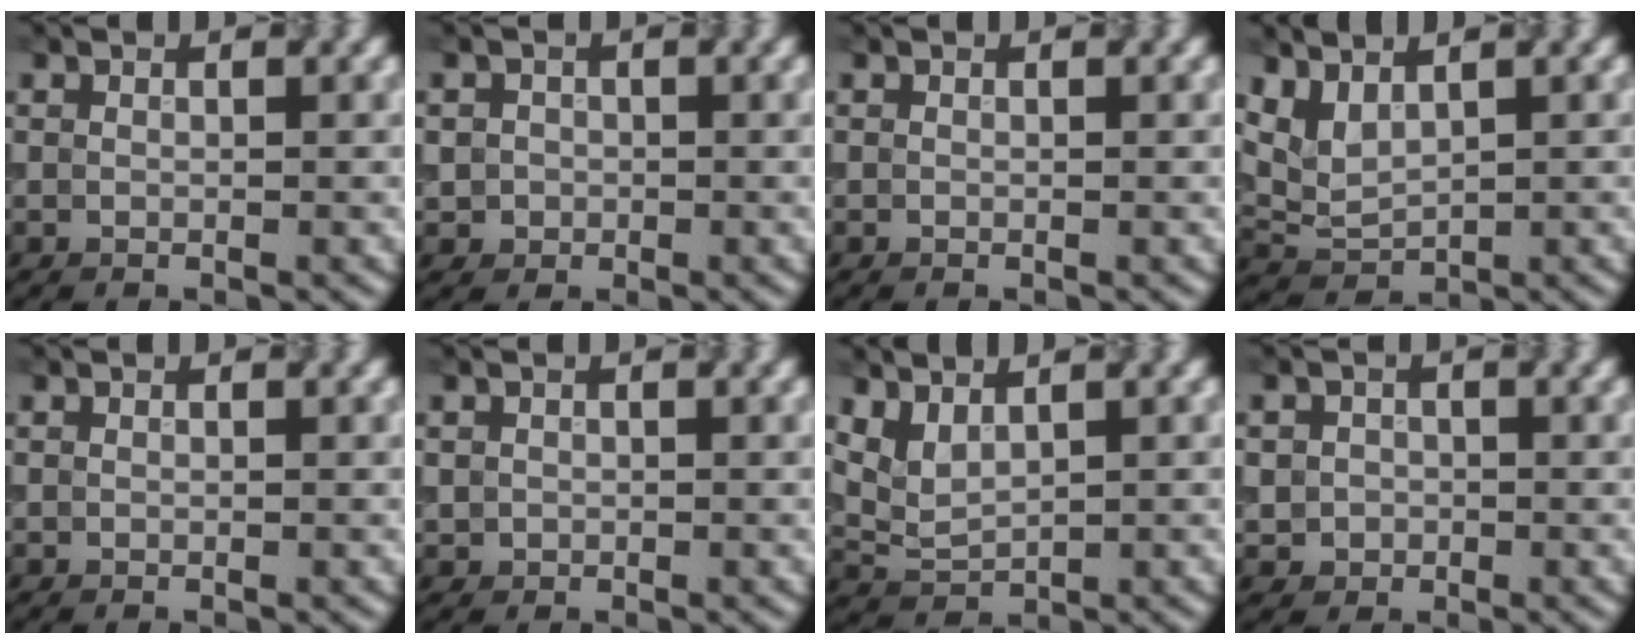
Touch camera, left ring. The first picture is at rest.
{"total": 1.6, "force": [0.0, 1.5, 0.3], "torque": [0.009, -0.004, 0.001]}
{"total": 0.0}
{"total": 2.9, "force": [1.8, 1.4, 1.8], "torque": [-0.046, -0.003, 0.044]}
{"total": 0.0}
{"total": 0.8, "force": [0.1, 0.8, 0.1], "torque": [0.005, -0.004, 0.001]}
{"total": 2.6, "force": [1.6, 1.1, 1.7], "torque": [-0.042, -0.004, 0.039]}
{"total": 1.9, "force": [-0.2, 1.8, 0.5], "torque": [0.004, -0.004, -0.003]}